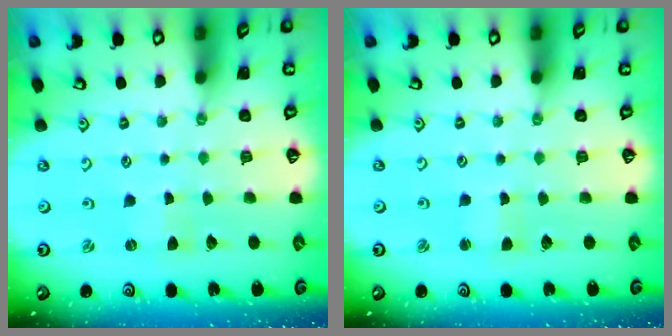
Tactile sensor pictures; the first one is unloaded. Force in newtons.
{"total": 1.2, "press": 1.2, "slide": 0.2}